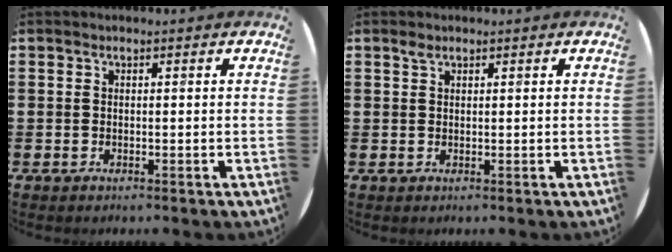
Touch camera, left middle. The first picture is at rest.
{"total": 0.8, "force": [0.6, 0.4, 0.4], "torque": [-0.002, -0.001, 0.009]}